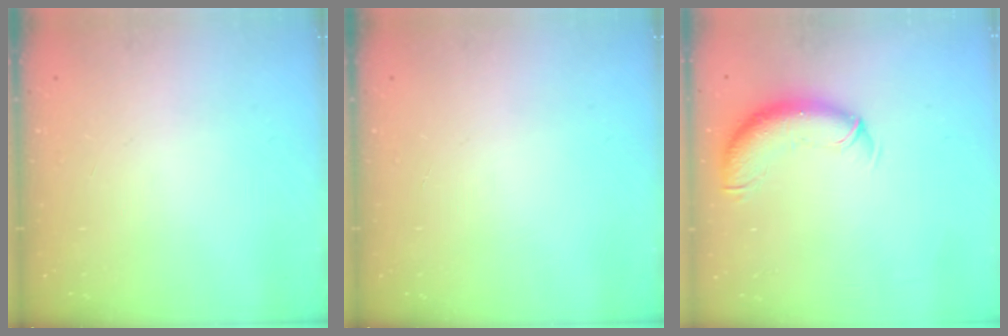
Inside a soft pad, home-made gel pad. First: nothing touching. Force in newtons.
{"total": 0.0}
{"total": 10.9, "press": 10.6, "slide": 2.3}